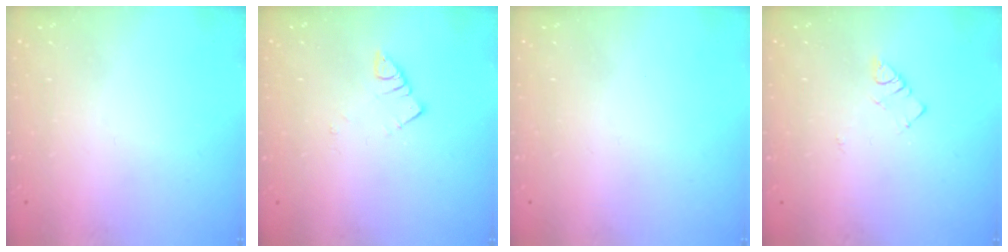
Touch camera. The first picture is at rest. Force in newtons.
{"total": 3.1, "press": 3.1, "slide": 0.5}
{"total": 1.7, "press": 1.6, "slide": 0.1}
{"total": 2.8, "press": 2.7, "slide": 0.4}